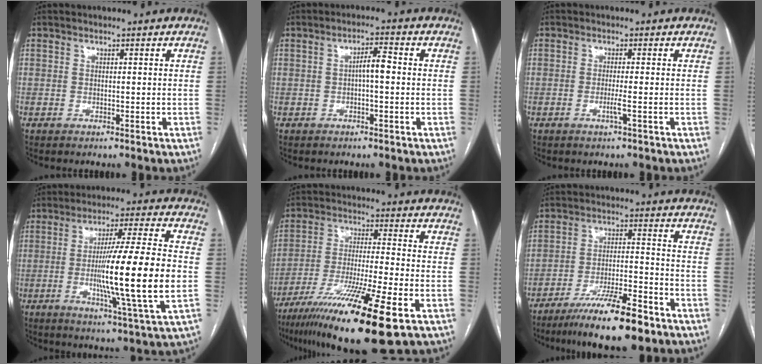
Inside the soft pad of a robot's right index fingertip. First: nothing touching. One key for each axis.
{"total": 3.4, "fx": -0.1, "fy": 0.7, "fz": 3.3, "tx": -0.053, "ty": 0.010, "tz": -0.003}
{"total": 0.9, "fx": -0.4, "fy": -0.1, "fz": 0.8, "tx": -0.017, "ty": 0.000, "tz": -0.006}
{"total": 16.7, "fx": -2.0, "fy": -0.9, "fz": 16.6, "tx": -0.282, "ty": -0.014, "tz": -0.041}
{"total": 18.3, "fx": -10.4, "fy": 0.2, "fz": 15.0, "tx": -0.258, "ty": -0.047, "tz": -0.182}
{"total": 12.6, "fx": -8.9, "fy": 1.6, "fz": 8.7, "tx": -0.146, "ty": -0.017, "tz": -0.151}